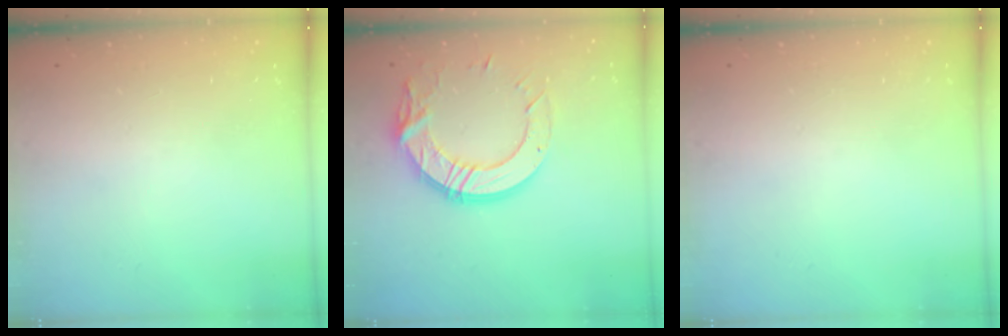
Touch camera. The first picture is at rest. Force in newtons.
{"total": 16.0, "press": 16.0, "slide": 1.0}
{"total": 0.0}